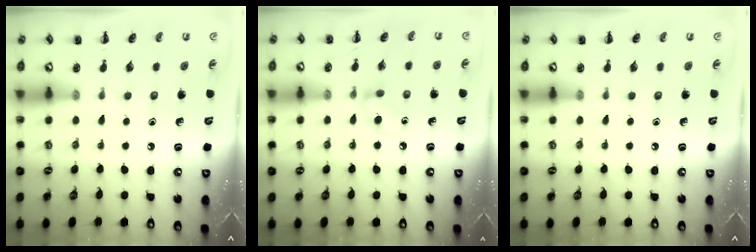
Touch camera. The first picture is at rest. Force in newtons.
{"total": 4.6, "press": 4.3, "slide": 1.7}
{"total": 0.0}